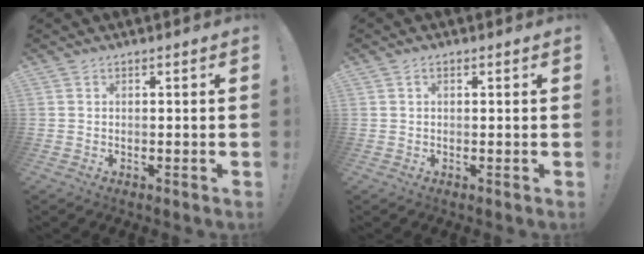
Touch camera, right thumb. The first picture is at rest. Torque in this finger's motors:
{"motor_torque": [-0.16, -0.05, 0.09, 0.25, 0.14]}